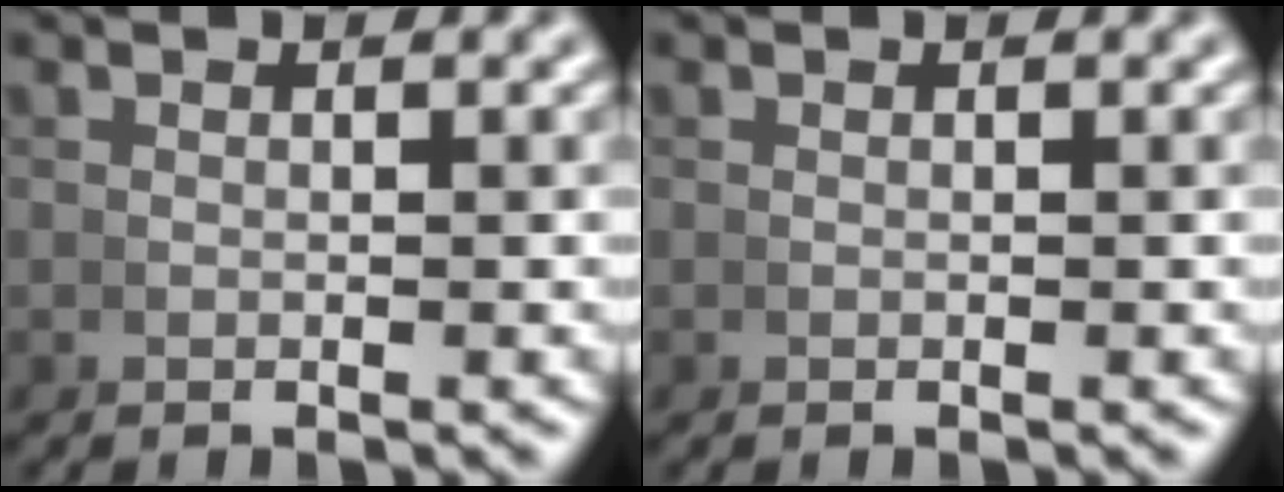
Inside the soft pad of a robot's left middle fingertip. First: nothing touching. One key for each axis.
{"total": 0.0}